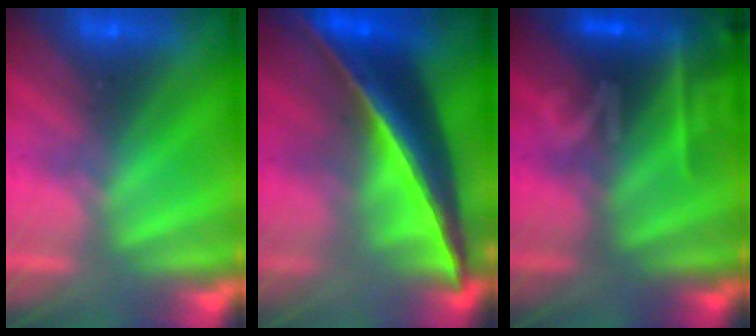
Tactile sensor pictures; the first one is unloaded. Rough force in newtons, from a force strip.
{"total": 8.6}
{"total": 2.3}